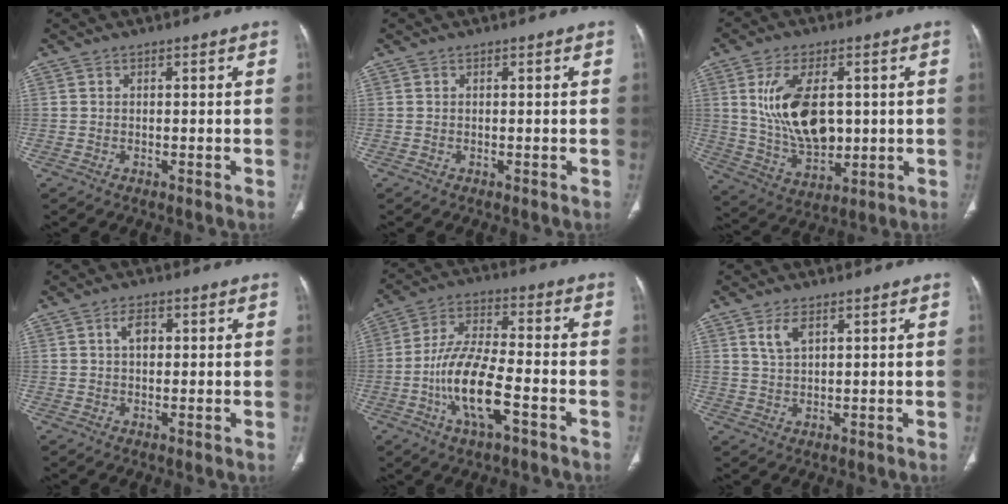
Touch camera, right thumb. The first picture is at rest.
{"total": 0.0}
{"total": 14.7, "force": [2.2, 8.5, 11.7], "torque": [-0.192, -0.013, 0.053]}
{"total": 3.3, "force": [0.9, 1.9, 2.5], "torque": [-0.039, 0.002, 0.013]}
{"total": 13.2, "force": [-4.7, 4.8, 11.3], "torque": [-0.222, 0.029, -0.088]}
{"total": 3.8, "force": [2.0, 1.8, 2.7], "torque": [-0.052, -0.007, 0.044]}